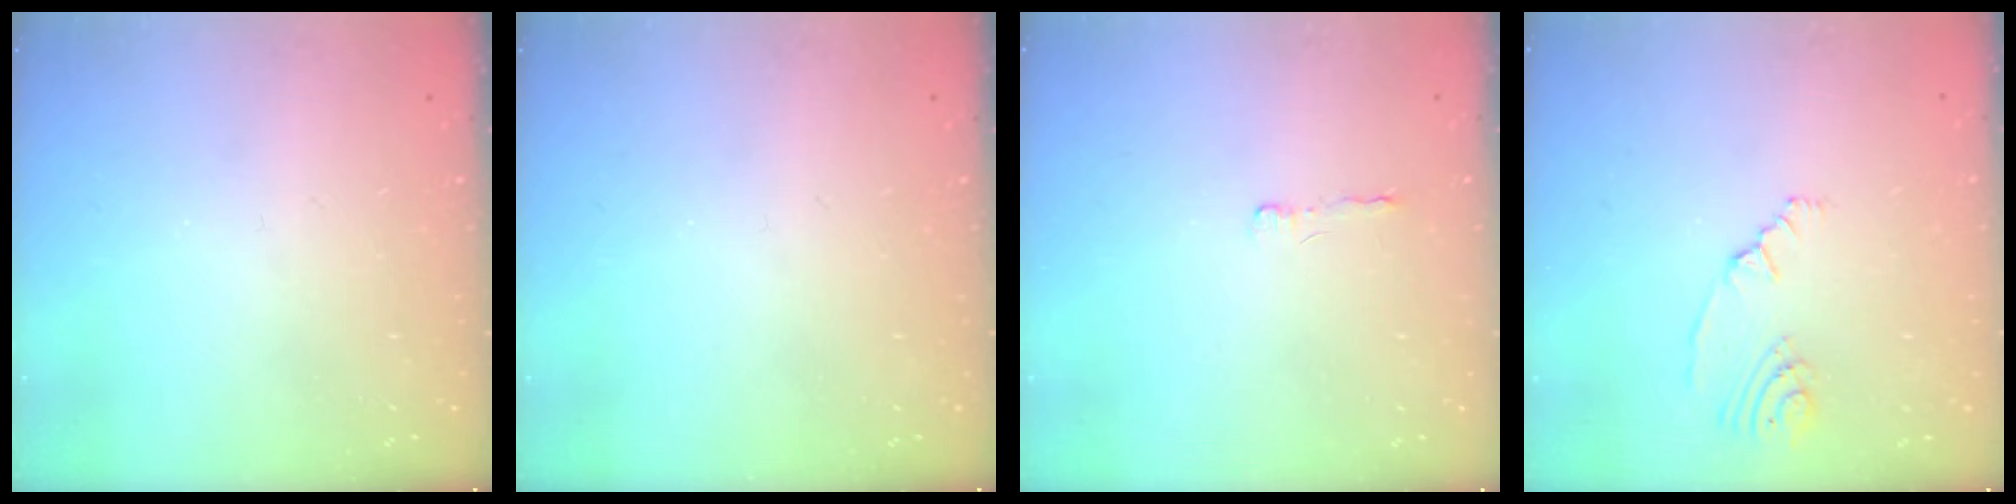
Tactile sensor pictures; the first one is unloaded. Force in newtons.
{"total": 0.0}
{"total": 2.0, "press": 2.0, "slide": 0.5}
{"total": 3.7, "press": 3.0, "slide": 2.2}